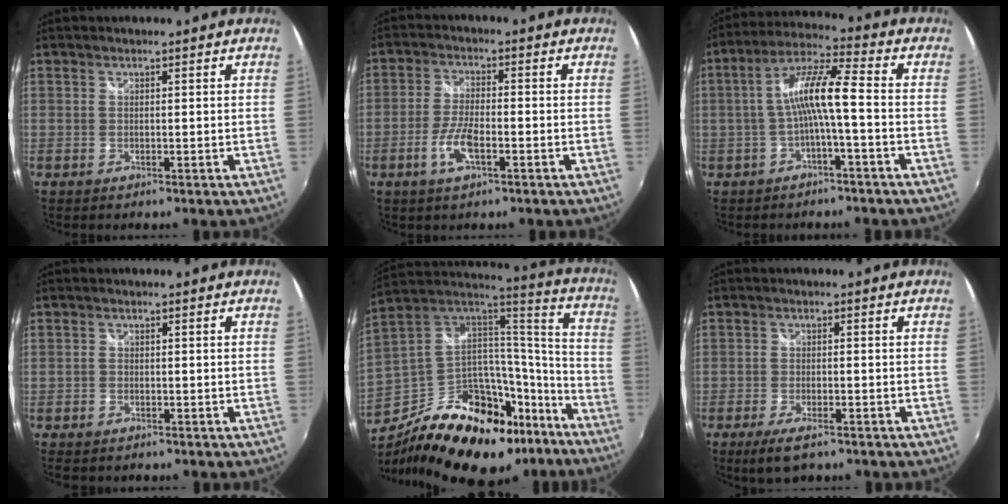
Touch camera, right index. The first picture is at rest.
{"total": 6.1, "force": [-2.7, 1.8, 5.2], "torque": [-0.115, -0.002, -0.053]}
{"total": 8.5, "force": [-2.0, 0.7, 8.3], "torque": [-0.178, 0.019, -0.033]}
{"total": 1.9, "force": [-1.4, 1.2, 0.5], "torque": [-0.018, -0.004, -0.026]}
{"total": 31.9, "force": [-18.4, 18.0, 18.9], "torque": [-0.341, 0.041, -0.255]}
{"total": 5.6, "force": [-3.9, 1.7, 3.7], "torque": [-0.086, -0.017, -0.069]}